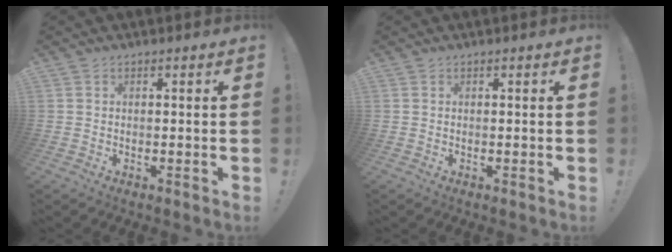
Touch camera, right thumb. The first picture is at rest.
{"total": 0.0}